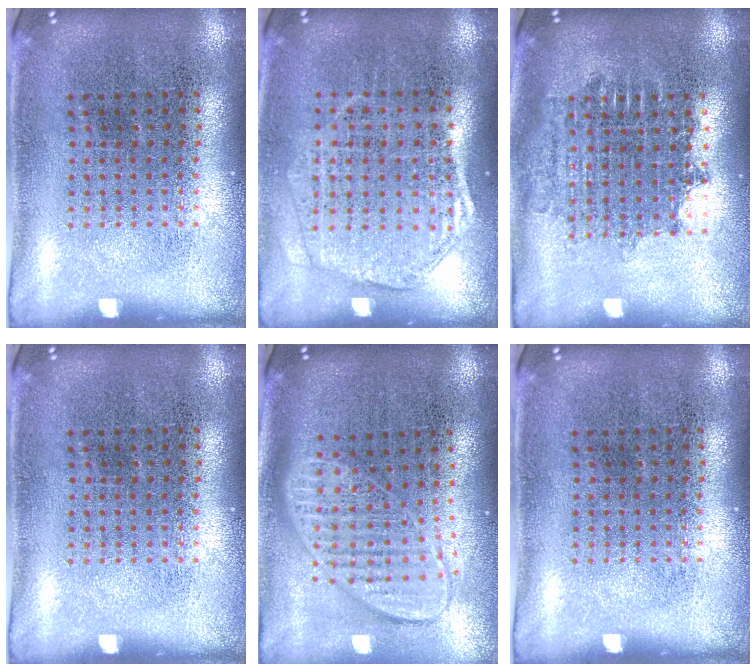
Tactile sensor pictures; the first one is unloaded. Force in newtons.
{"total": 1.7, "press": 1.5, "slide": 0.7}
{"total": 1.8, "press": 1.5, "slide": 1.0}
{"total": 0.0}
{"total": 2.0, "press": 1.5, "slide": 1.2}
{"total": 0.0}